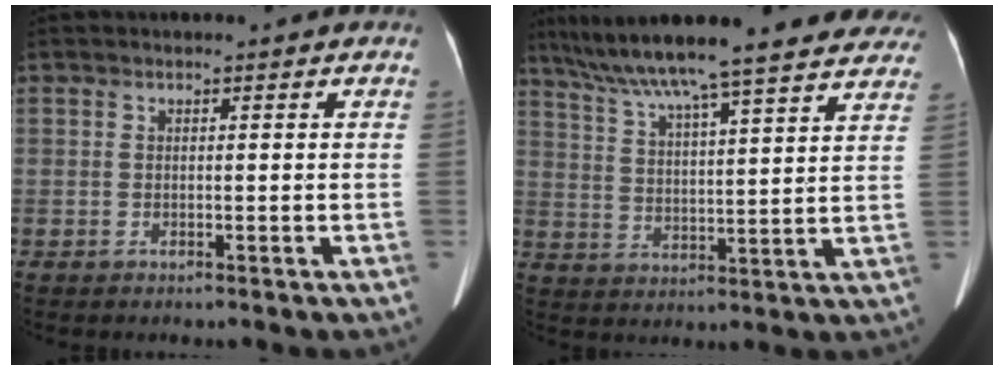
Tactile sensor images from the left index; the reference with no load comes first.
{"total": 27.2, "force": [23.4, 3.0, 13.6], "torque": [-0.223, 0.000, 0.312]}